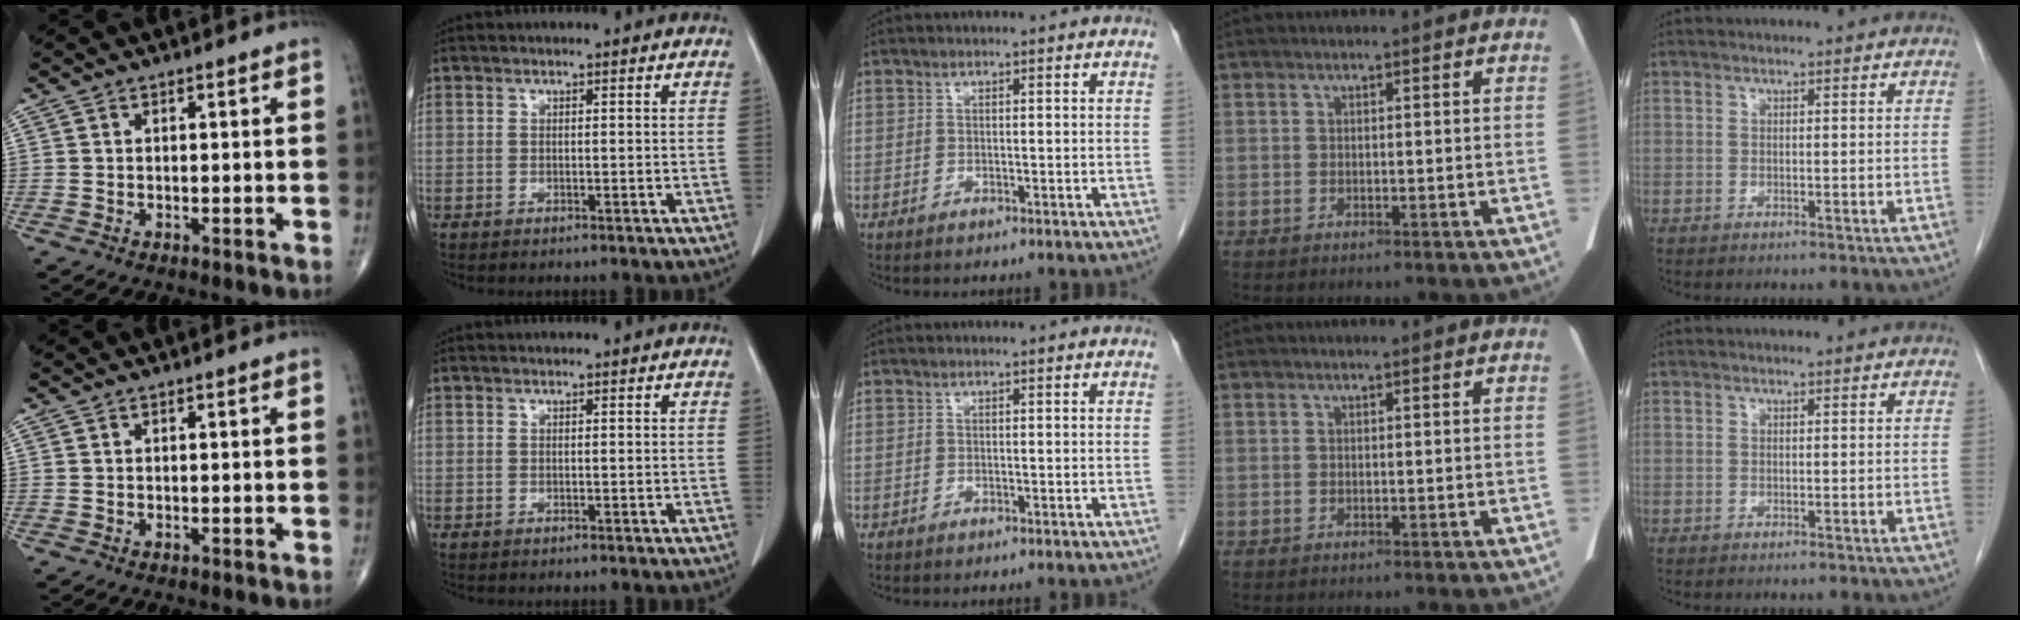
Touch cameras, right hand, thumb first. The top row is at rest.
{}